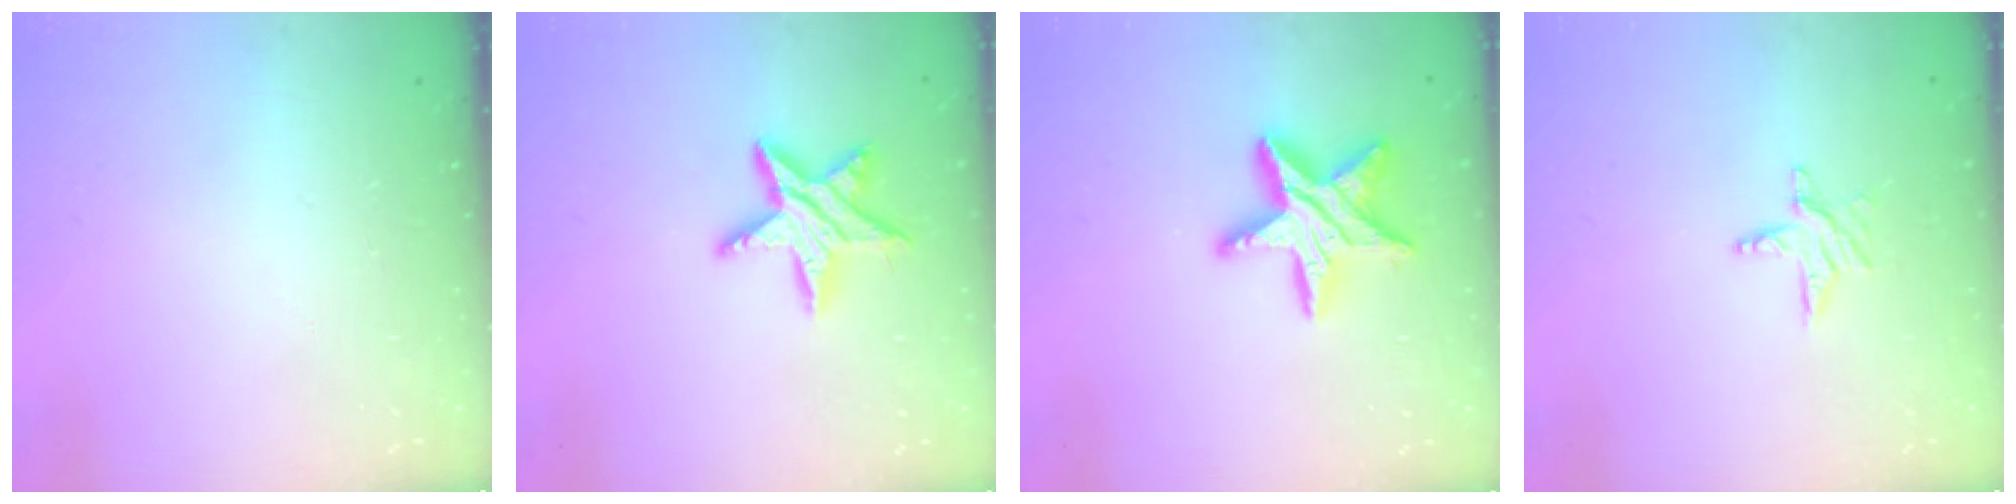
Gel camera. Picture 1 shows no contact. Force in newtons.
{"total": 11.7, "press": 11.7, "slide": 0.8}
{"total": 15.8, "press": 15.8, "slide": 1.0}
{"total": 5.5, "press": 5.5, "slide": 0.5}